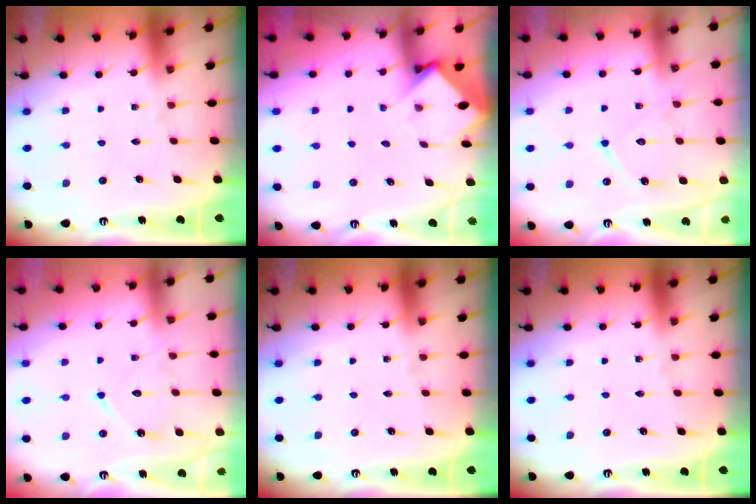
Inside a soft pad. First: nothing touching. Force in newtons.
{"total": 3.6, "press": 3.6, "slide": 0.2}
{"total": 11.8, "press": 11.7, "slide": 1.0}
{"total": 11.6, "press": 11.6, "slide": 0.6}
{"total": 0.0}
{"total": 0.0}